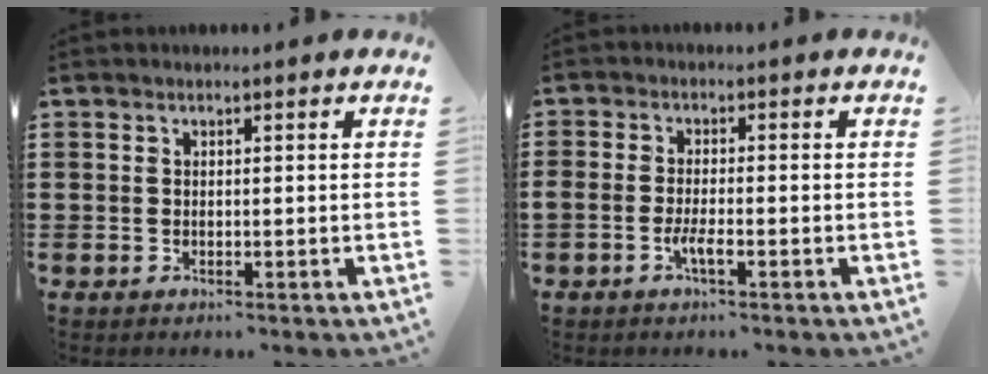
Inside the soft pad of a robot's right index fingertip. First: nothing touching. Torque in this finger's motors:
{"motor_torque": [1.21, 0.07, 0.45, 0.10]}